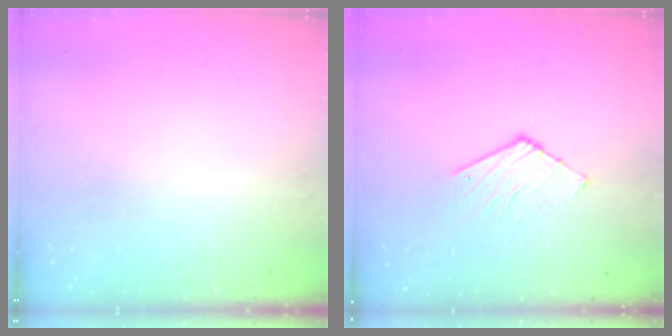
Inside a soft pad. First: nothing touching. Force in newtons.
{"total": 6.8, "press": 6.7, "slide": 0.4}